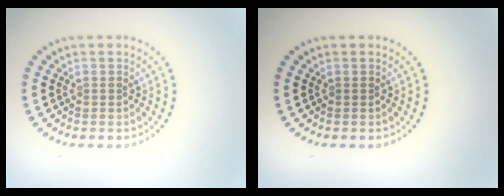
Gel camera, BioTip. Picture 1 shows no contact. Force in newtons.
{"total": 0.0}